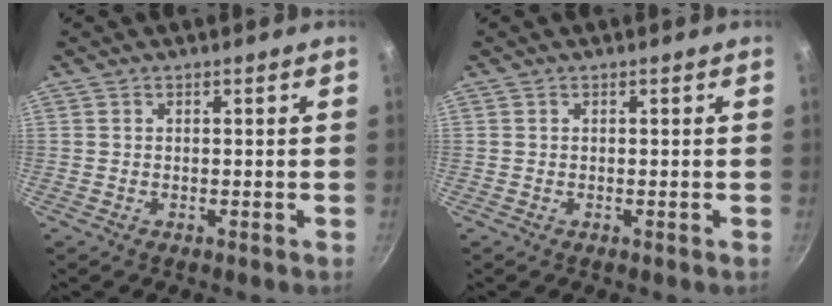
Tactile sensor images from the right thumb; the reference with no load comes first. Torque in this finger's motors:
{"motor_torque": [-0.16, -0.01, 0.01, 0.00, -0.01]}